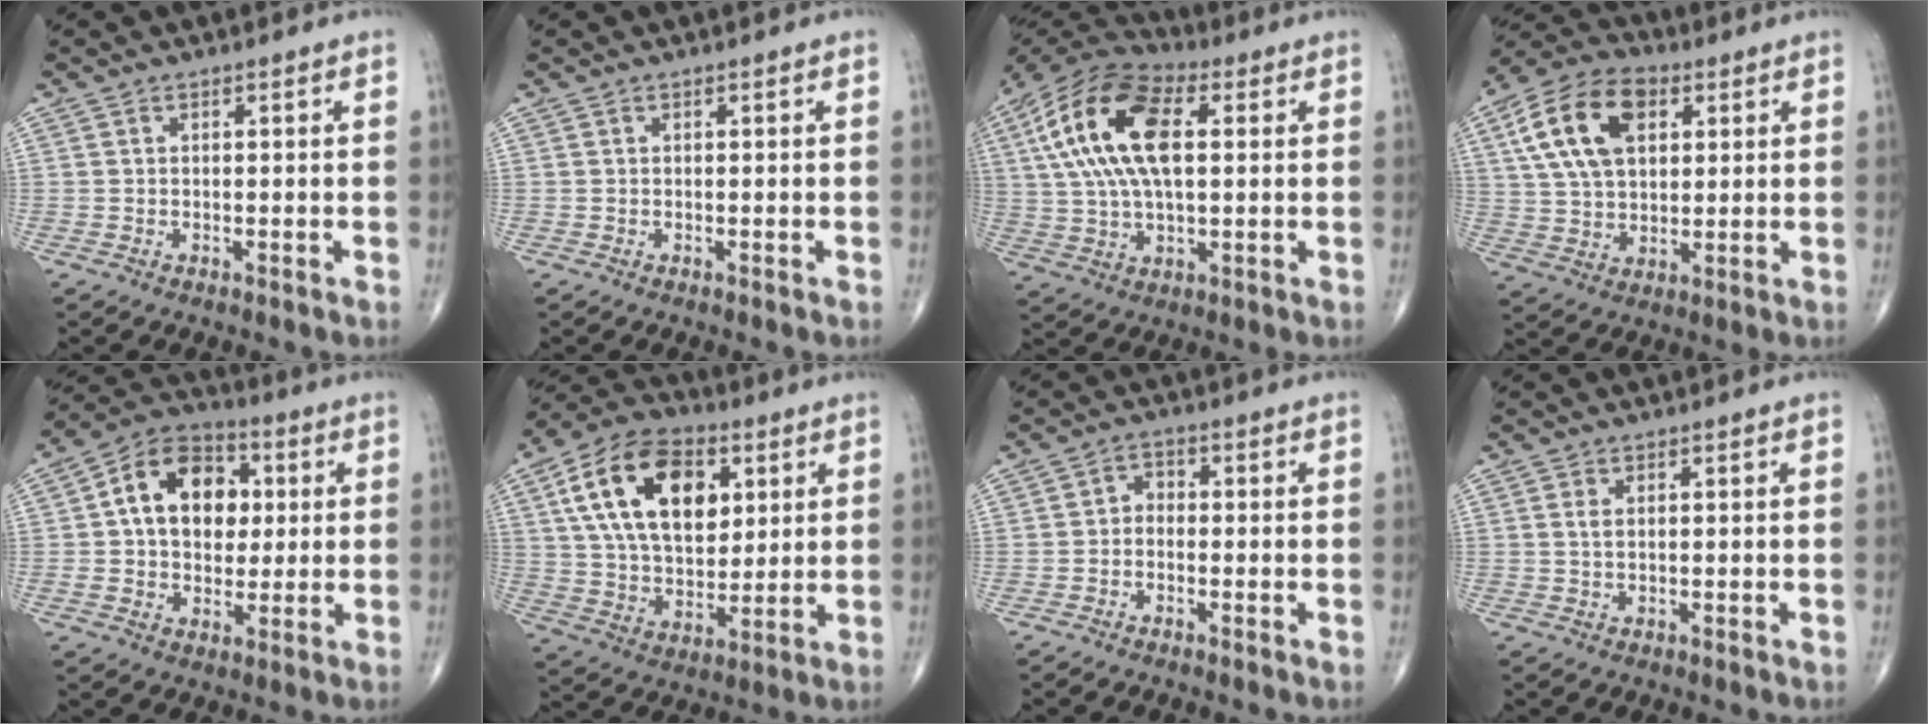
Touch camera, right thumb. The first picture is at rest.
{"total": 0.0}
{"total": 19.1, "force": [4.1, 9.5, 16.0], "torque": [-0.317, 0.015, 0.066]}
{"total": 15.7, "force": [5.2, 9.6, 11.4], "torque": [-0.201, 0.006, 0.094]}
{"total": 15.3, "force": [2.6, 10.8, 10.5], "torque": [-0.129, 0.013, 0.035]}
{"total": 20.5, "force": [6.7, 12.5, 14.8], "torque": [-0.235, -0.011, 0.115]}
{"total": 2.4, "force": [-0.6, 1.9, 1.3], "torque": [-0.007, 0.014, -0.022]}
{"total": 1.3, "force": [0.4, 0.7, 1.1], "torque": [-0.024, 0.003, 0.012]}